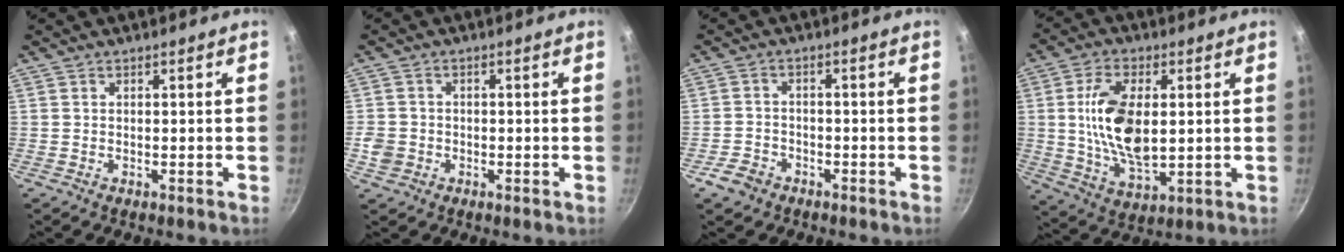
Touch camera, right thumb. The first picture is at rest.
{"total": 3.3, "force": [-1.0, 2.9, 1.3], "torque": [-0.019, 0.009, -0.017]}
{"total": 3.9, "force": [-2.6, 2.7, 1.2], "torque": [-0.019, 0.017, -0.043]}
{"total": 14.5, "force": [1.6, 7.4, 12.3], "torque": [-0.225, -0.013, 0.035]}